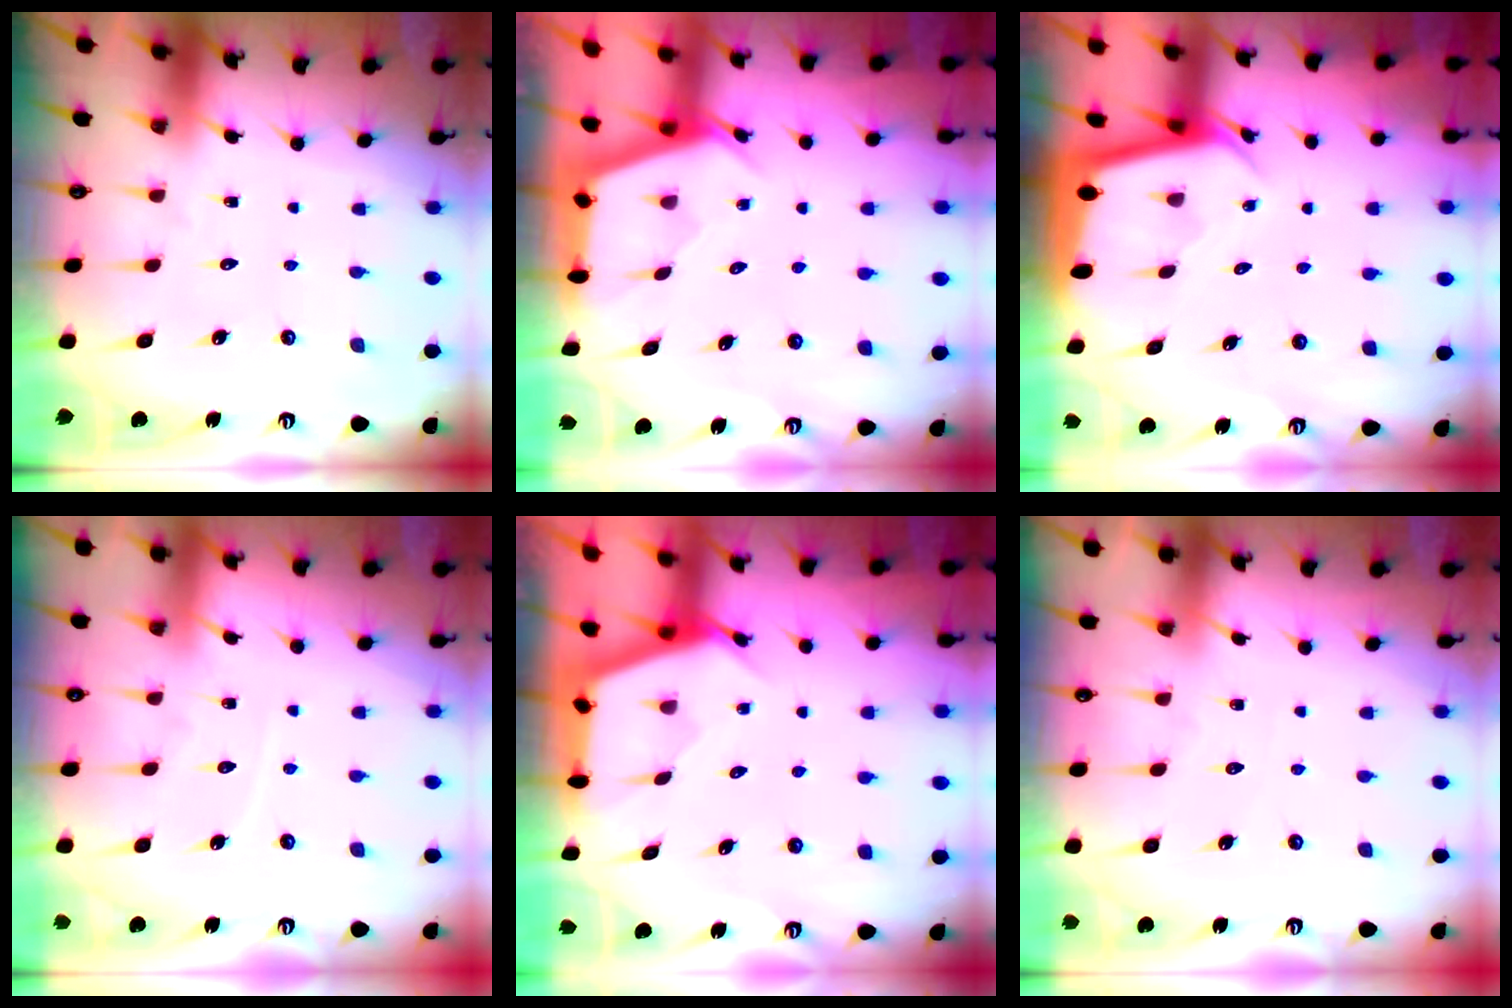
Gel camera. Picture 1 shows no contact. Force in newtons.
{"total": 2.7, "press": 2.7, "slide": 0.3}
{"total": 2.3, "press": 2.3, "slide": 0.1}
{"total": 4.4, "press": 4.4, "slide": 0.6}
{"total": 2.5, "press": 2.5, "slide": 0.4}
{"total": 2.0, "press": 2.0, "slide": 0.3}